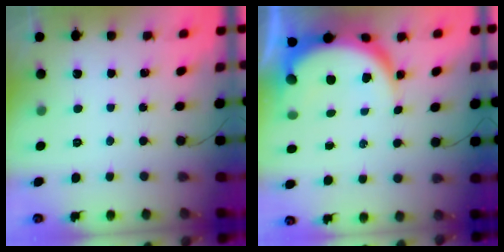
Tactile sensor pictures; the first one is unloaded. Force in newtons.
{"total": 10.0, "press": 10.0, "slide": 1.1}